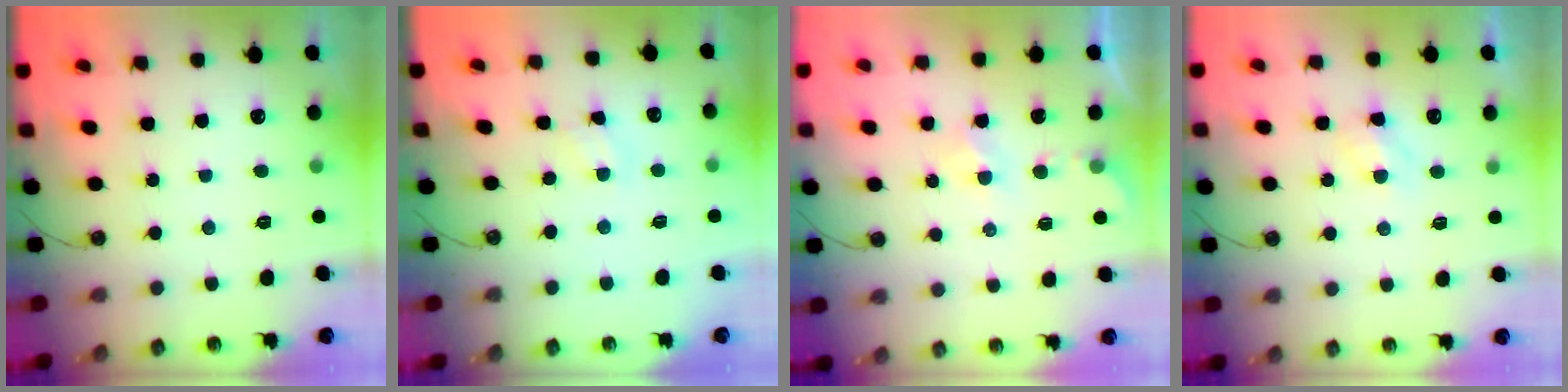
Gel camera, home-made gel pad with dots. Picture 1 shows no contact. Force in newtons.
{"total": 2.4, "press": 2.3, "slide": 0.4}
{"total": 3.1, "press": 3.0, "slide": 0.4}
{"total": 3.8, "press": 3.7, "slide": 0.5}